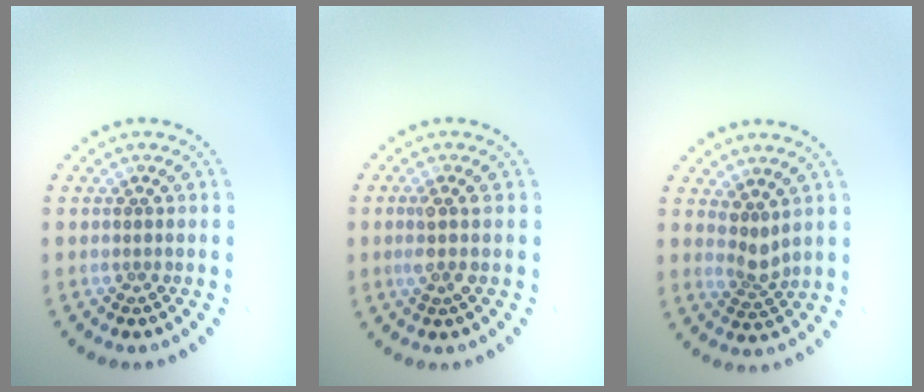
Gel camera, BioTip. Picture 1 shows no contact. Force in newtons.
{"total": 1.7, "press": 1.5, "slide": 0.8}
{"total": 1.9, "press": 1.4, "slide": 1.3}